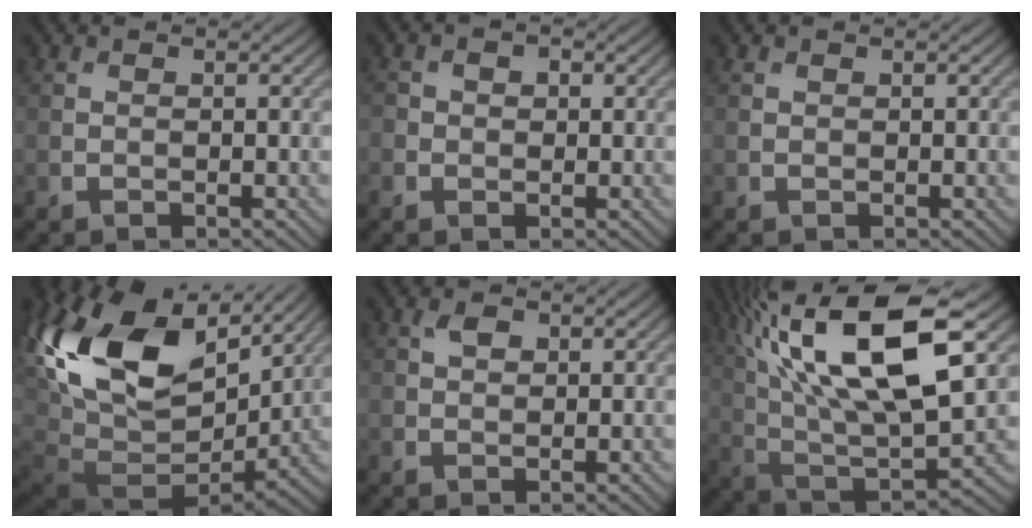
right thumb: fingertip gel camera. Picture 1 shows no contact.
{"total": 2.1, "force": [0.2, 1.8, 1.0], "torque": [-0.025, 0.003, 0.000]}
{"total": 0.0}
{"total": 20.1, "force": [6.6, 12.2, 14.5], "torque": [-0.298, 0.012, 0.139]}
{"total": 1.8, "force": [0.9, 1.1, 1.1], "torque": [-0.022, 0.005, 0.014]}
{"total": 19.6, "force": [8.2, 7.5, 16.2], "torque": [-0.333, 0.027, 0.147]}